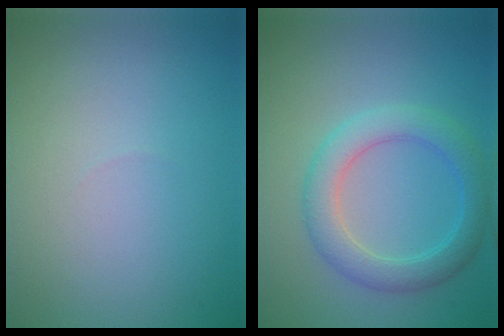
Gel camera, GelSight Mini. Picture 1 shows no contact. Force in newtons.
{"total": 4.1, "press": 4.1, "slide": 0.1}